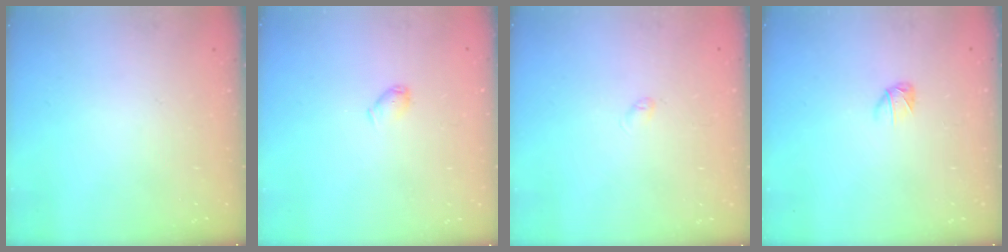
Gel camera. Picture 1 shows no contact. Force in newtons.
{"total": 3.1, "press": 3.0, "slide": 0.5}
{"total": 2.5, "press": 2.5, "slide": 0.5}
{"total": 3.0, "press": 2.9, "slide": 0.7}